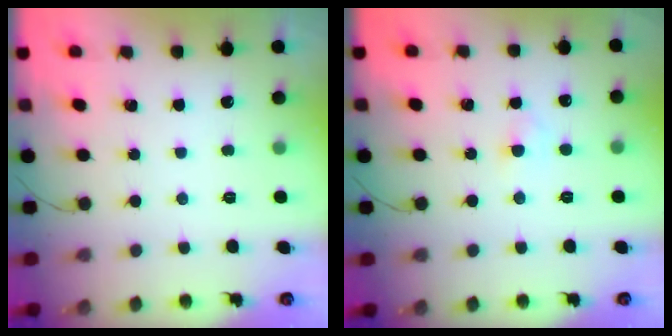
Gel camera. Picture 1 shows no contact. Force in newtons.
{"total": 2.1, "press": 2.0, "slide": 0.9}